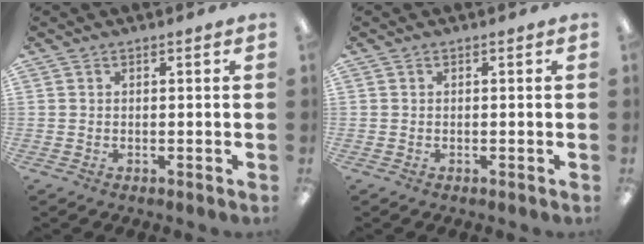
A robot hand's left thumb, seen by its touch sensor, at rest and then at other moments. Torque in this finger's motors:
{"motor_torque": [-0.07, -0.09, 0.06, 0.00, 0.00]}